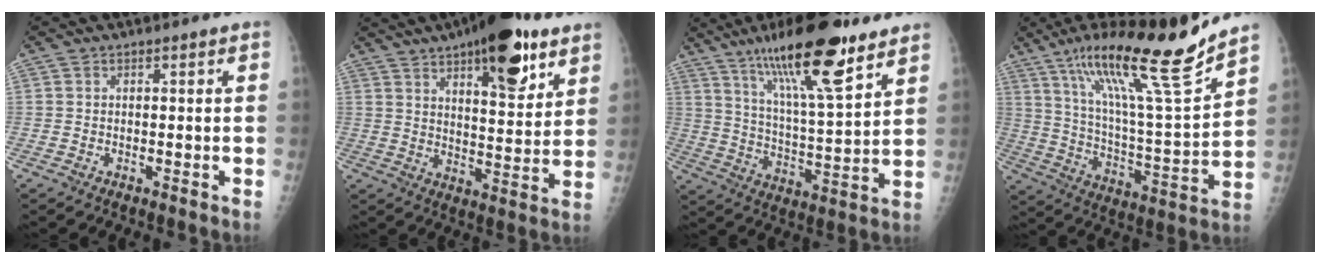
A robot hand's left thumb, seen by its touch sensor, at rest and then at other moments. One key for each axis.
{"total": 18.6, "fx": 10.9, "fy": 6.5, "fz": 13.5, "tx": -0.166, "ty": -0.048, "tz": 0.162}
{"total": 19.7, "fx": 13.0, "fy": 4.1, "fz": 14.2, "tx": -0.221, "ty": -0.057, "tz": 0.222}
{"total": 22.3, "fx": 16.1, "fy": 1.3, "fz": 15.5, "tx": -0.230, "ty": -0.072, "tz": 0.279}